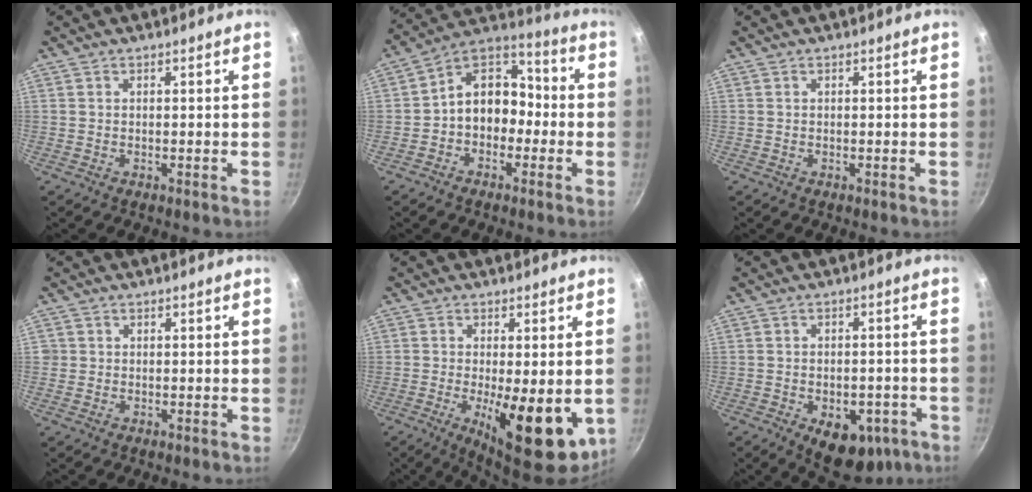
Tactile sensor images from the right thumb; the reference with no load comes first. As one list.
[{"total": 12.5, "force": [-1.6, 9.1, 8.5], "torque": [-0.096, 0.049, -0.044]}, {"total": 0.0}, {"total": 1.1, "force": [0.0, 1.1, 0.1], "torque": [0.006, 0.004, -0.001]}, {"total": 15.4, "force": [-3.6, 5.6, 13.9], "torque": [-0.179, -0.024, -0.035]}, {"total": 11.5, "force": [-5.6, 6.6, 7.5], "torque": [-0.079, 0.019, -0.068]}]